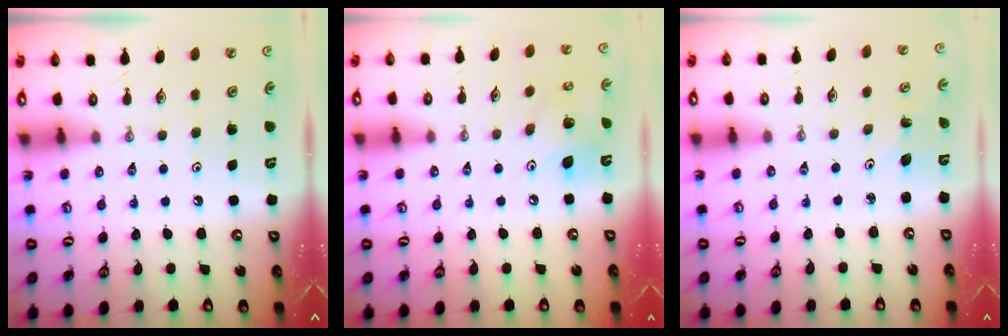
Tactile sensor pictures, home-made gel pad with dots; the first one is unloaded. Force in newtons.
{"total": 12.7, "press": 12.5, "slide": 2.1}
{"total": 2.3, "press": 2.3, "slide": 0.3}